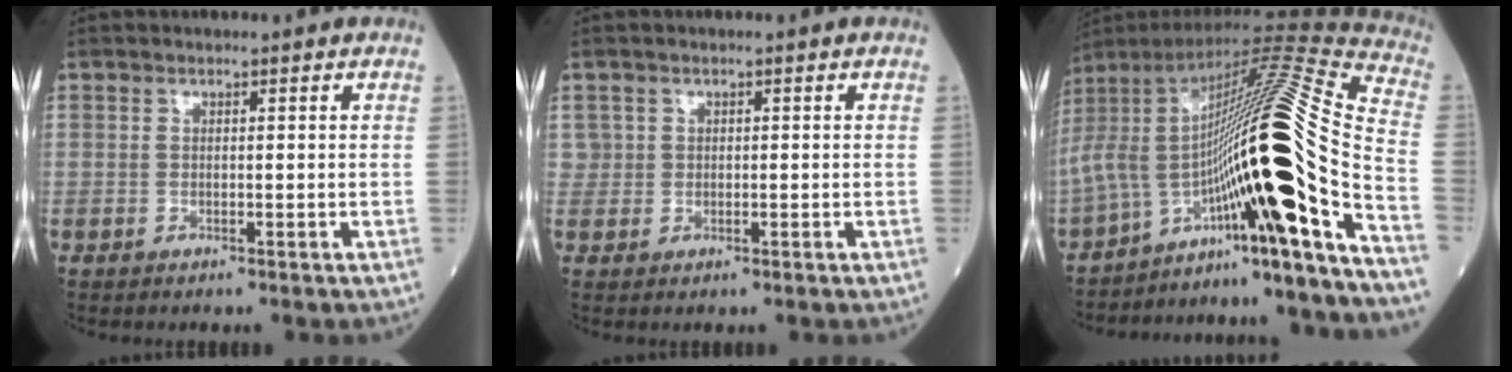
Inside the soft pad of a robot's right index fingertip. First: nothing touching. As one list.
[{"total": 1.3, "force": [0.3, 1.3, 0.1], "torque": [0.008, 0.001, 0.001]}, {"total": 27.9, "force": [-13.9, -0.8, 24.2], "torque": [-0.379, 0.025, -0.235]}]